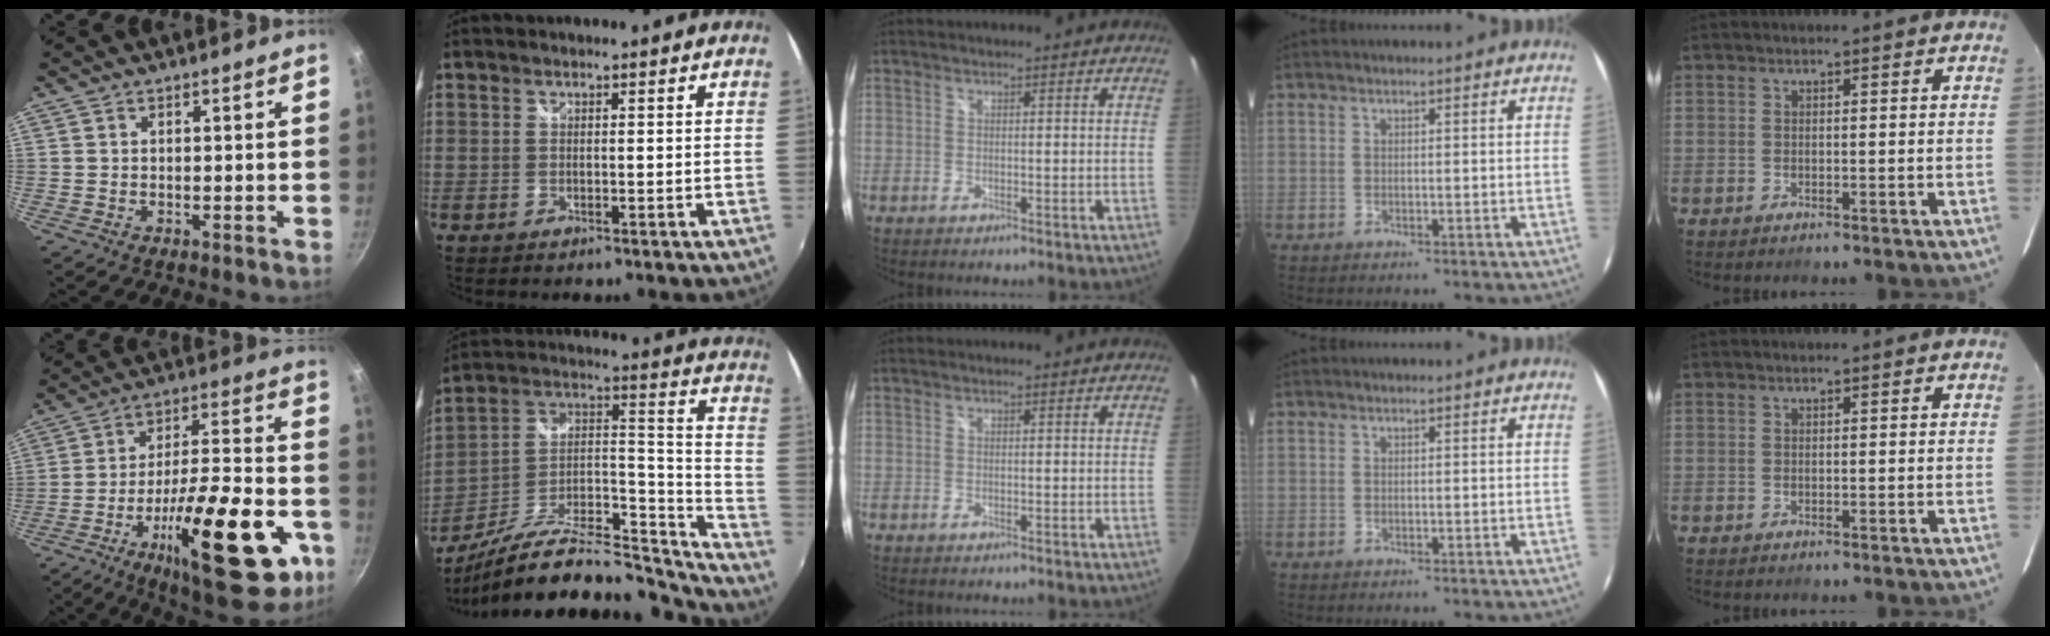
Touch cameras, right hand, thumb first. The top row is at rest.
{"thumb": {"total": 28.7, "force": [-11.6, 9.9, 24.3], "torque": [-0.321, 0.042, -0.170]}, "index": {"total": 23.8, "force": [-20.1, 6.7, 10.9], "torque": [-0.155, 0.021, -0.322]}}